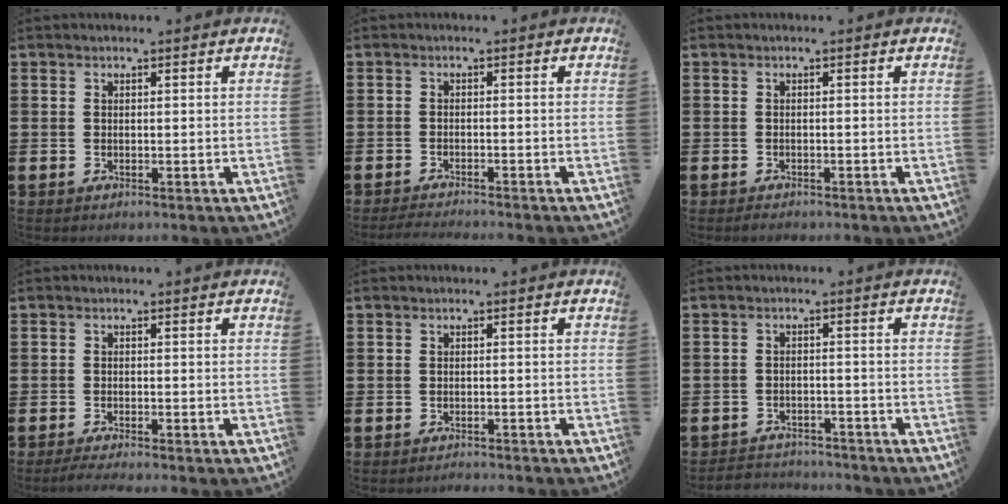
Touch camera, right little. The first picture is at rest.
{"total": 1.4, "force": [-1.4, -0.1, 0.5], "torque": [-0.007, 0.001, -0.027]}
{"total": 0.6, "force": [-0.5, 0.2, 0.2], "torque": [-0.007, -0.001, -0.010]}
{"total": 1.3, "force": [-1.0, 0.0, 0.8], "torque": [-0.013, 0.000, -0.019]}
{"total": 0.8, "force": [-0.8, 0.0, 0.0], "torque": [-0.001, 0.000, -0.017]}
{"total": 2.4, "force": [-2.3, 0.4, -0.3], "torque": [-0.003, 0.003, -0.053]}